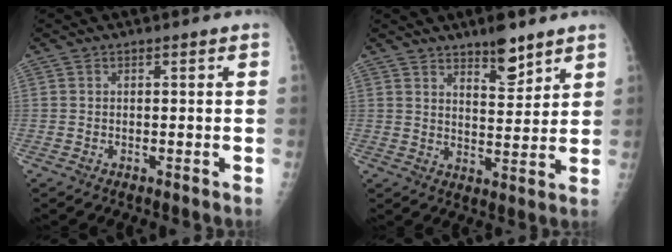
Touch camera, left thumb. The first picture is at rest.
{"total": 7.4, "force": [5.4, 2.4, 4.4], "torque": [-0.049, -0.041, 0.085]}